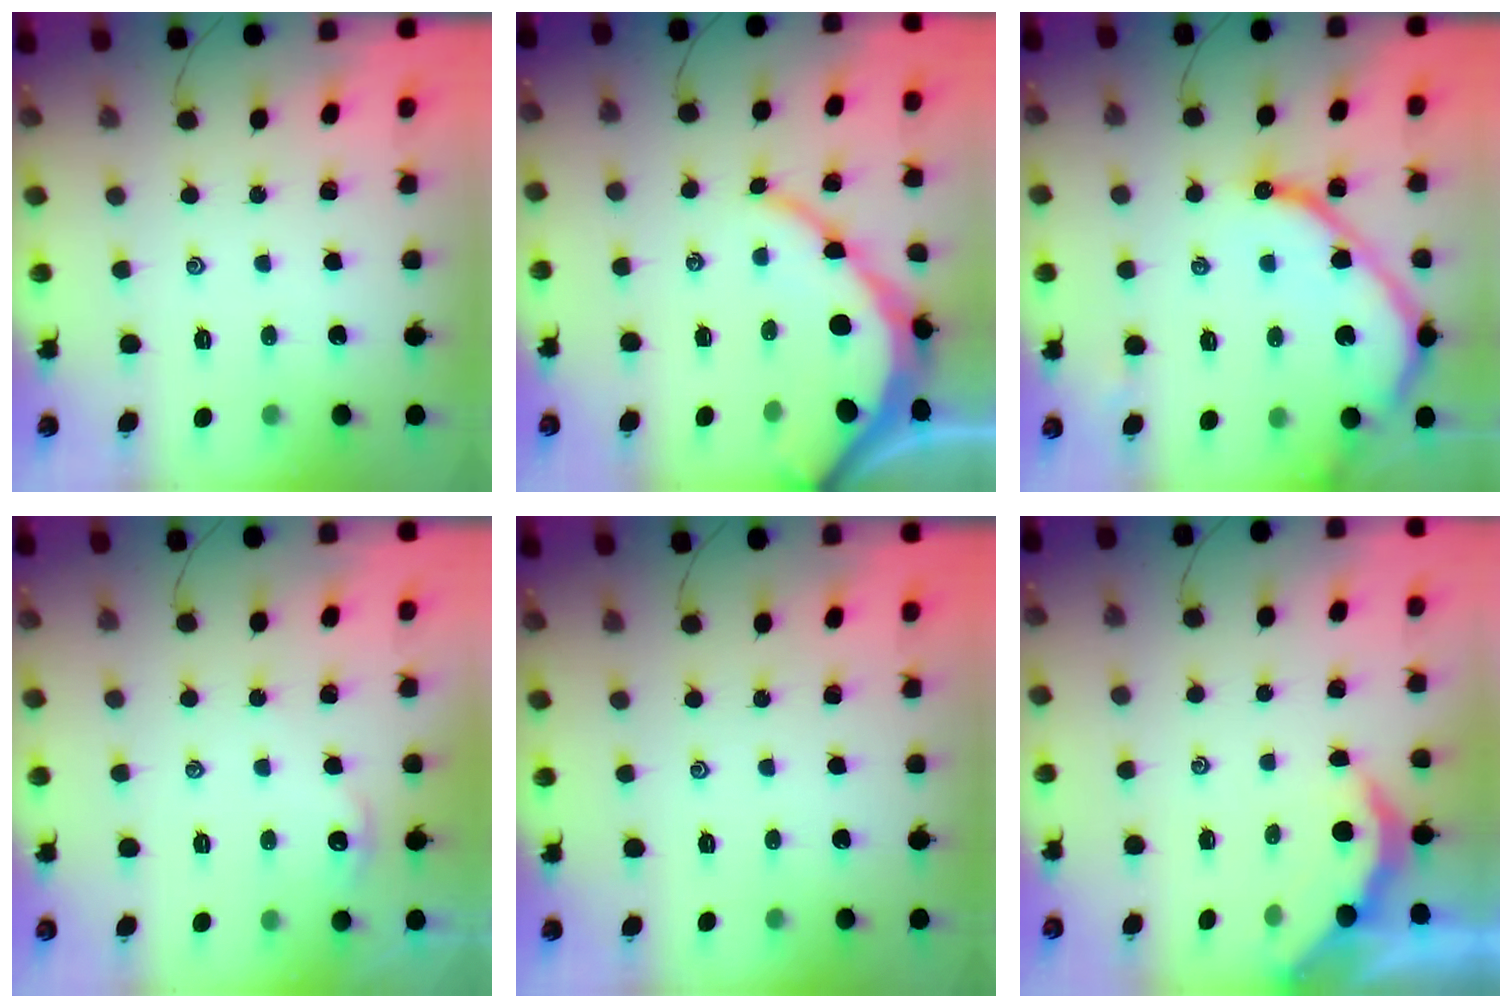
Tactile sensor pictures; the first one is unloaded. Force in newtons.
{"total": 10.1, "press": 10.0, "slide": 0.9}
{"total": 11.6, "press": 11.5, "slide": 1.0}
{"total": 2.5, "press": 2.5, "slide": 0.3}
{"total": 0.0}
{"total": 2.3, "press": 2.3, "slide": 0.2}